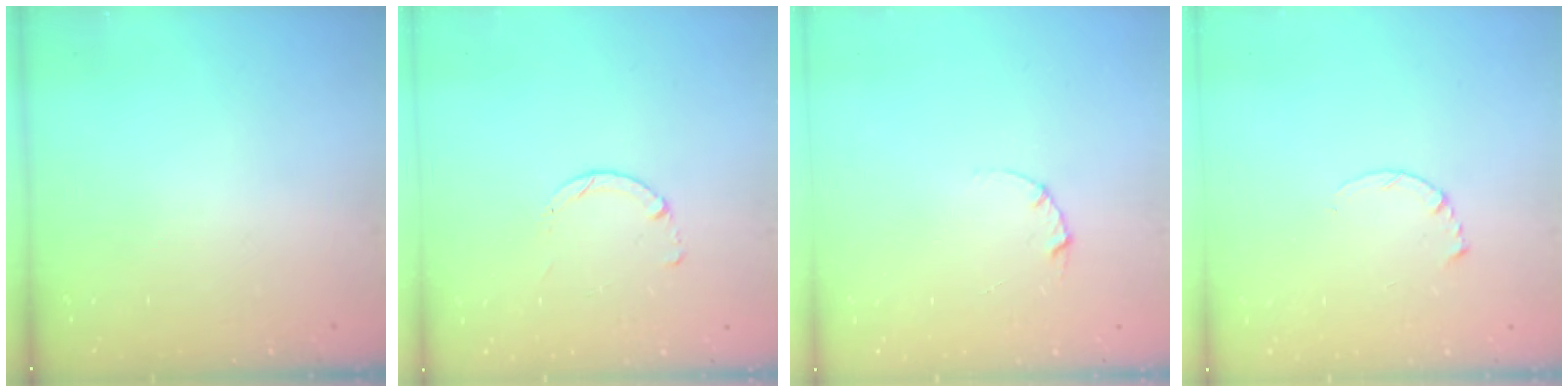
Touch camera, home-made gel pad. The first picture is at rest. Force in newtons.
{"total": 1.8, "press": 1.8, "slide": 0.2}
{"total": 2.1, "press": 2.1, "slide": 0.1}
{"total": 3.5, "press": 3.5, "slide": 0.4}